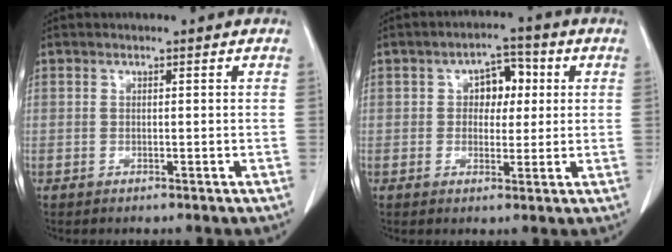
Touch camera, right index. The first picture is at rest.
{"total": 5.4, "force": [1.0, 3.5, 3.9], "torque": [-0.054, 0.018, 0.015]}